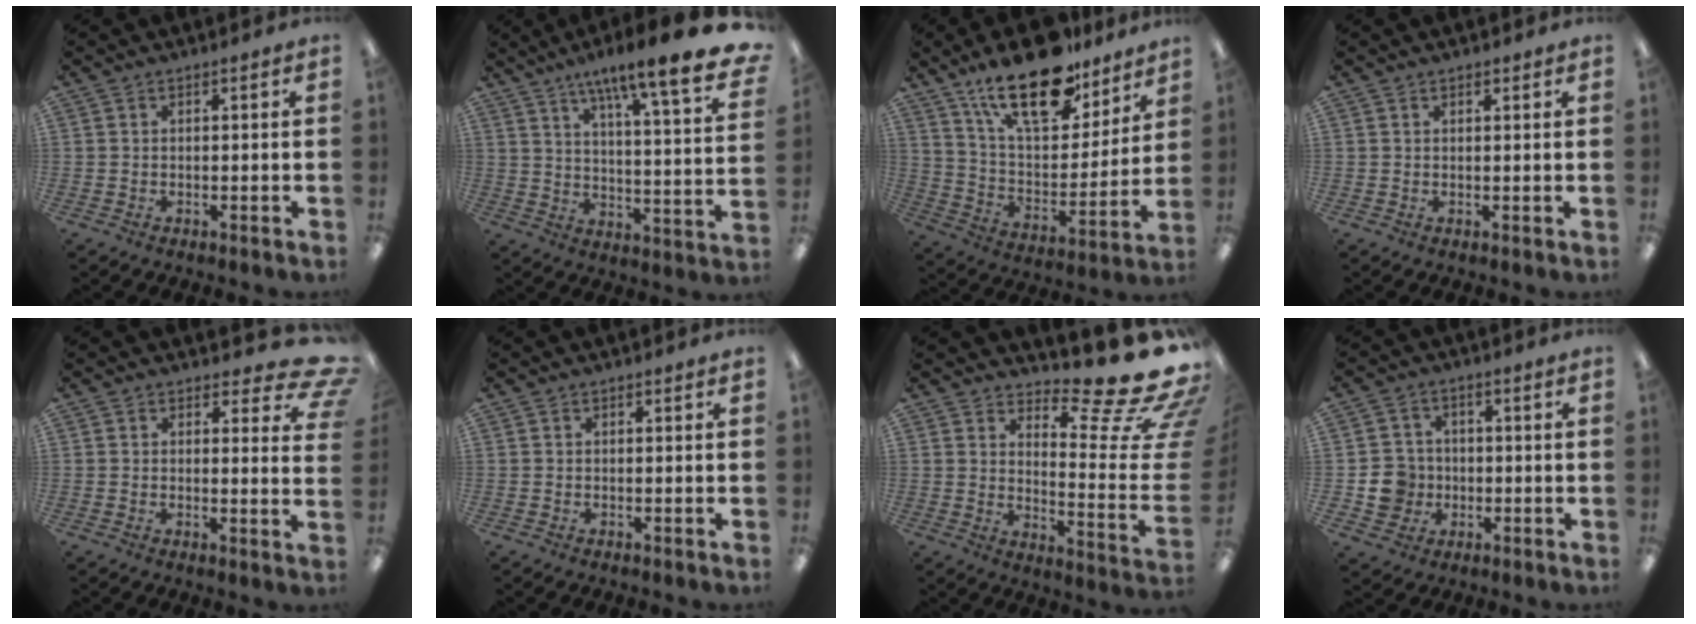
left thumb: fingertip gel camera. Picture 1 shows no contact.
{"total": 13.9, "force": [10.4, 1.4, 9.1], "torque": [-0.146, -0.082, 0.161]}
{"total": 23.2, "force": [16.2, 9.8, 13.4], "torque": [-0.213, -0.098, 0.281]}
{"total": 0.8, "force": [0.7, 0.4, 0.1], "torque": [-0.003, 0.001, 0.014]}
{"total": 5.9, "force": [3.6, 2.7, 3.9], "torque": [-0.038, -0.021, 0.061]}
{"total": 0.0}
{"total": 18.6, "force": [13.3, 4.0, 12.4], "torque": [-0.157, -0.116, 0.208]}
{"total": 7.5, "force": [-1.3, 7.2, 1.8], "torque": [-0.039, 0.015, -0.019]}